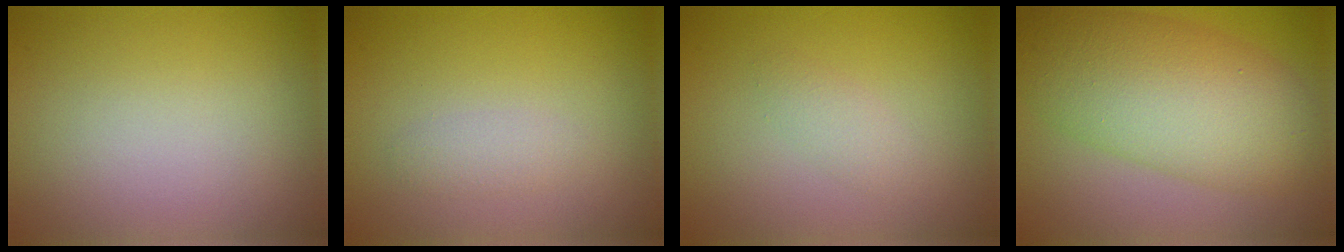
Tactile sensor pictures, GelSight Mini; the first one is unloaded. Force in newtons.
{"total": 1.3, "press": 1.3, "slide": 0.0}
{"total": 1.3, "press": 1.3, "slide": 0.0}
{"total": 9.3, "press": 9.3, "slide": 0.2}